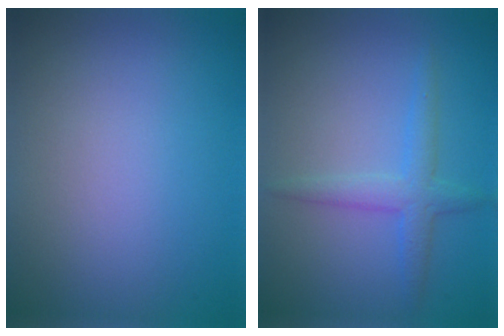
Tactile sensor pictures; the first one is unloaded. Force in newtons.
{"total": 2.5, "press": 2.5, "slide": 0.1}